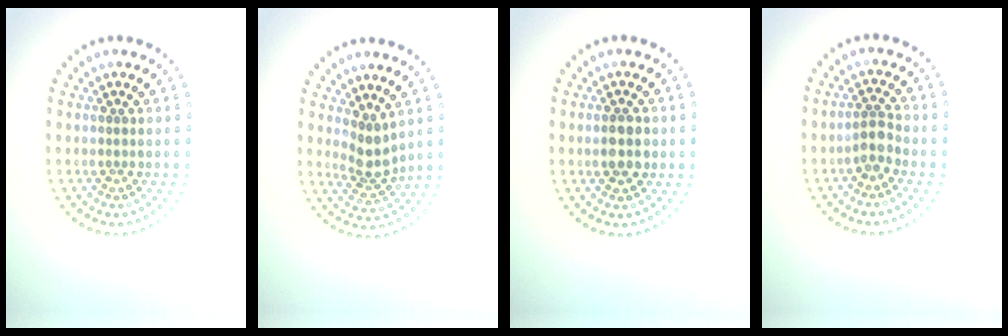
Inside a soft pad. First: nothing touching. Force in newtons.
{"total": 2.6, "press": 2.0, "slide": 1.8}
{"total": 2.9, "press": 2.9, "slide": 0.1}
{"total": 2.0, "press": 1.7, "slide": 1.0}